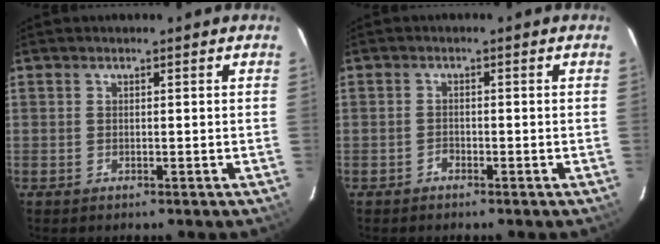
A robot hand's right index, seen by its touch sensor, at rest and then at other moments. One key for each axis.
{"total": 1.0, "fx": -0.8, "fy": 0.5, "fz": 0.1, "tx": -0.002, "ty": 0.002, "tz": -0.016}